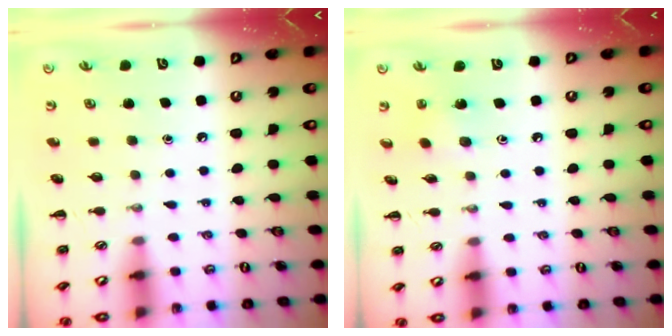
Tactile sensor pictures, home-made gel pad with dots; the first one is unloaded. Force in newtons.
{"total": 2.5, "press": 2.4, "slide": 0.8}